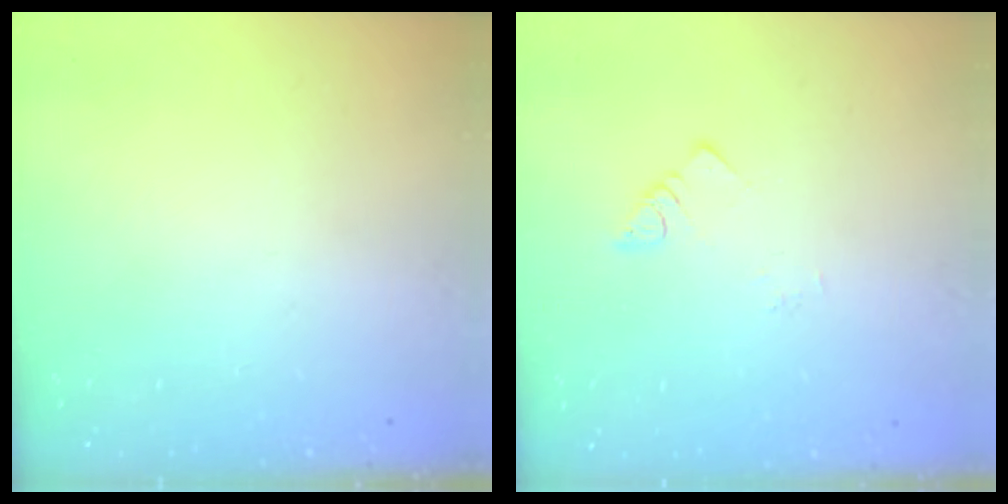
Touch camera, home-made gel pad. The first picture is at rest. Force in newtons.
{"total": 2.1, "press": 2.1, "slide": 0.3}